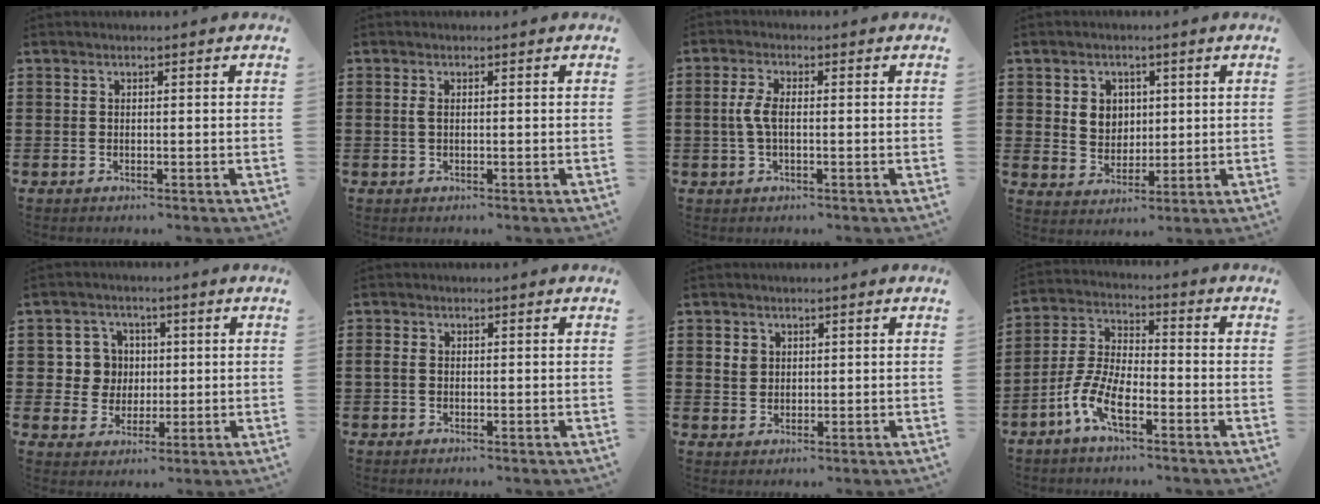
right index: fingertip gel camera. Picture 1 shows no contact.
{"total": 1.0, "force": [0.0, 0.3, 0.9], "torque": [-0.019, 0.002, -0.001]}
{"total": 3.7, "force": [-0.2, 1.4, 3.4], "torque": [-0.086, -0.004, -0.012]}
{"total": 4.4, "force": [1.4, 3.9, 1.3], "torque": [-0.036, 0.010, 0.023]}
{"total": 5.7, "force": [0.7, 5.4, 1.5], "torque": [-0.055, 0.019, 0.013]}
{"total": 1.1, "force": [-0.2, 0.8, 0.7], "torque": [-0.023, 0.001, -0.007]}
{"total": 1.8, "force": [0.9, 1.5, 0.5], "torque": [-0.015, 0.006, 0.017]}
{"total": 7.5, "force": [-4.2, 2.5, 5.7], "torque": [-0.151, -0.012, -0.087]}